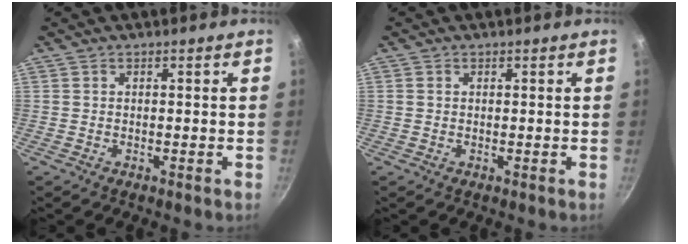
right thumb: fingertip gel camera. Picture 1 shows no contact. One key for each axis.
{"total": 0.7, "fx": 0.1, "fy": 0.6, "fz": 0.3, "tx": -0.005, "ty": 0.004, "tz": 0.002}